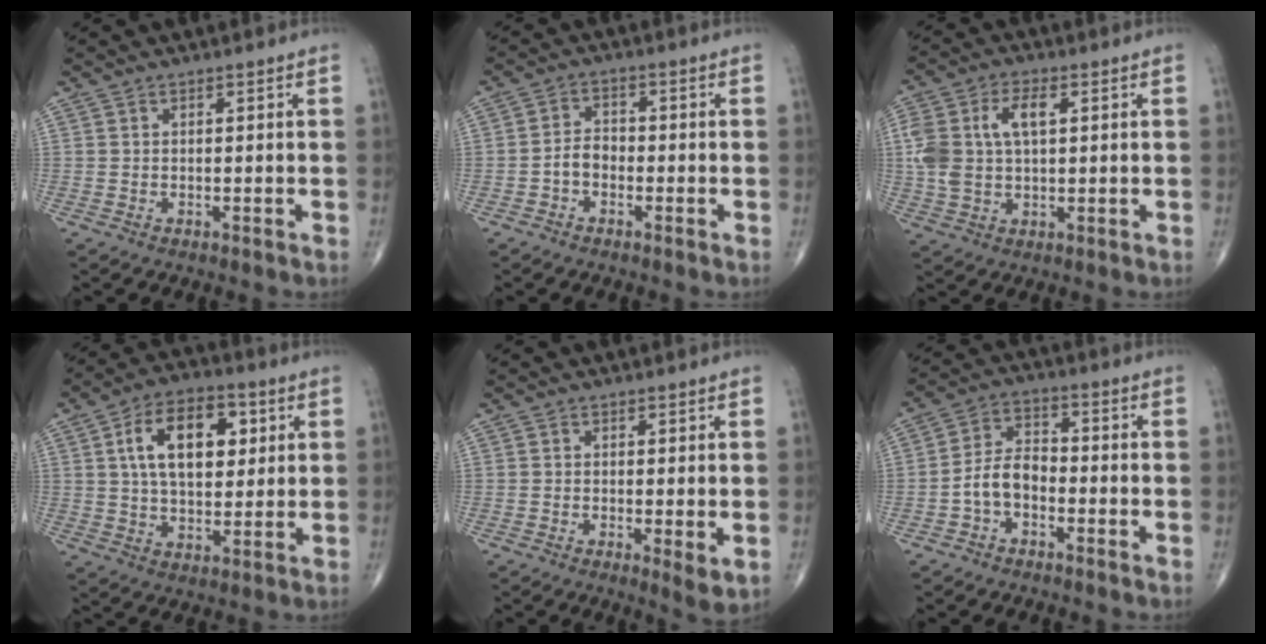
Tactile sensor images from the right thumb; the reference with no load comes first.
{"total": 3.4, "force": [-1.4, 2.3, 2.0], "torque": [-0.027, 0.018, -0.033]}
{"total": 10.8, "force": [2.2, 6.1, 8.6], "torque": [-0.185, 0.015, 0.045]}
{"total": 15.0, "force": [4.1, 8.6, 11.5], "torque": [-0.167, 0.001, 0.067]}
{"total": 3.6, "force": [-0.5, 0.9, 3.5], "torque": [-0.059, -0.014, -0.012]}
{"total": 6.5, "force": [-2.3, 4.0, 4.6], "torque": [-0.078, 0.033, -0.055]}